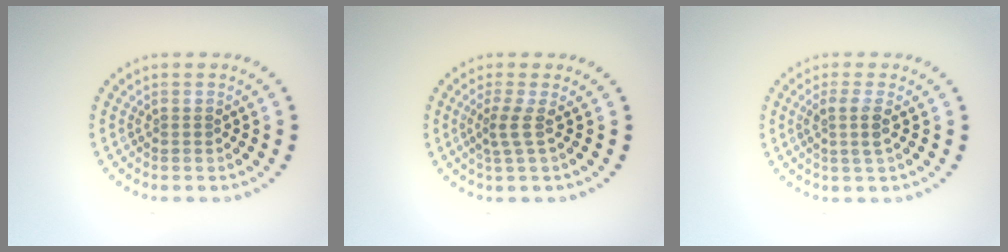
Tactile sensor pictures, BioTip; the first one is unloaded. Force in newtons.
{"total": 1.9, "press": 1.2, "slide": 1.4}
{"total": 1.9, "press": 1.5, "slide": 1.2}